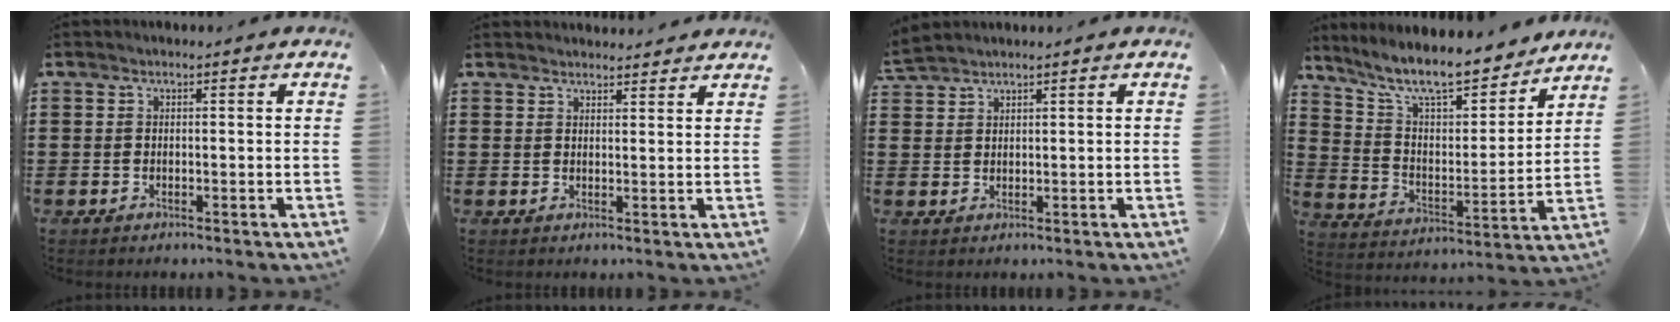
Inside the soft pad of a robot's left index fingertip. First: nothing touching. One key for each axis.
{"total": 2.2, "fx": 2.2, "fy": 0.1, "fz": 0.0, "tx": -0.005, "ty": -0.003, "tz": 0.043}
{"total": 2.1, "fx": 2.1, "fy": 0.0, "fz": 0.2, "tx": -0.010, "ty": 0.000, "tz": 0.042}
{"total": 11.0, "fx": 9.5, "fy": 1.6, "fz": 5.2, "tx": -0.130, "ty": -0.057, "tz": 0.163}